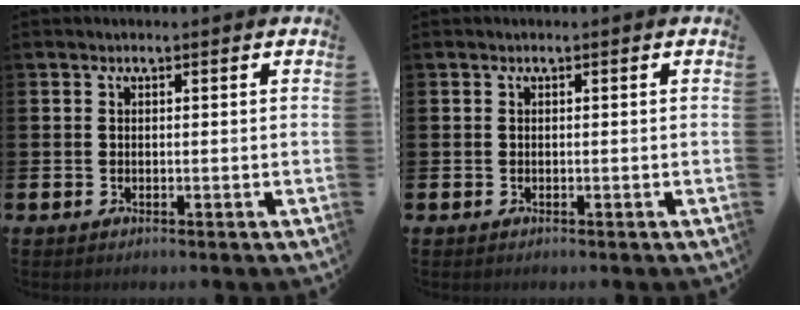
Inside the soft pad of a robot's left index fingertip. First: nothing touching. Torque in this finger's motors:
{"motor_torque": [0.00, 0.00, 0.00, 0.00]}